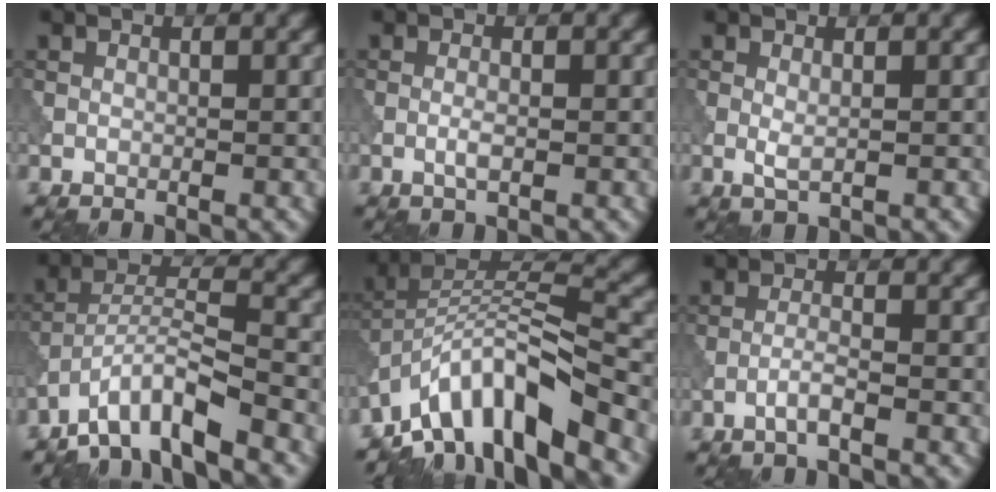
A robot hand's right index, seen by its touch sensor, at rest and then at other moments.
{"total": 1.2, "force": [-0.3, 0.3, 1.1], "torque": [-0.024, -0.001, -0.009]}
{"total": 1.2, "force": [0.1, 0.2, 1.1], "torque": [-0.025, 0.000, 0.001]}
{"total": 6.2, "force": [-4.8, 1.0, 3.8], "torque": [-0.063, 0.009, -0.091]}
{"total": 10.5, "force": [-7.0, 3.1, 7.2], "torque": [-0.107, 0.009, -0.139]}
{"total": 1.7, "force": [-0.9, 0.2, 1.5], "torque": [-0.028, 0.007, -0.022]}